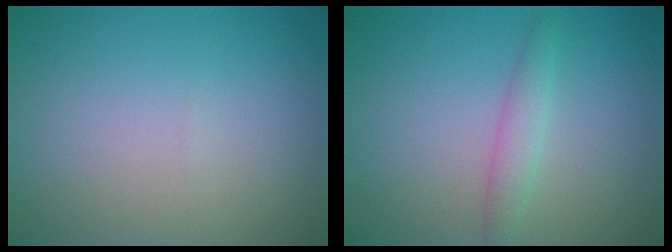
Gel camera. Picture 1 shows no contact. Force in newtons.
{"total": 1.7, "press": 1.7, "slide": 0.0}